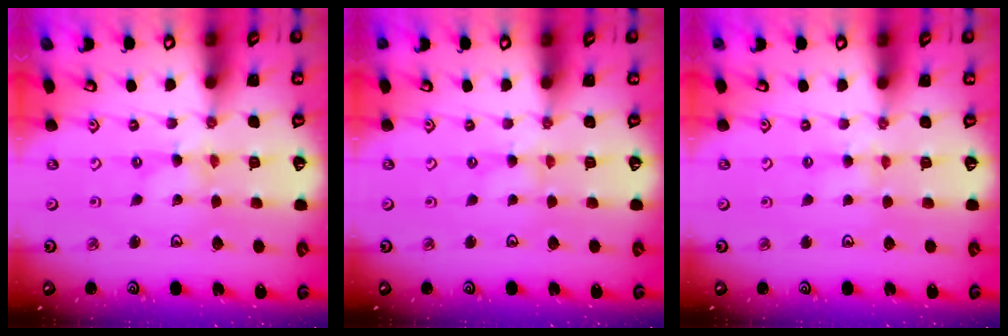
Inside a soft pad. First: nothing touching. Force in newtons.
{"total": 1.1, "press": 1.1, "slide": 0.3}
{"total": 2.9, "press": 2.9, "slide": 0.4}